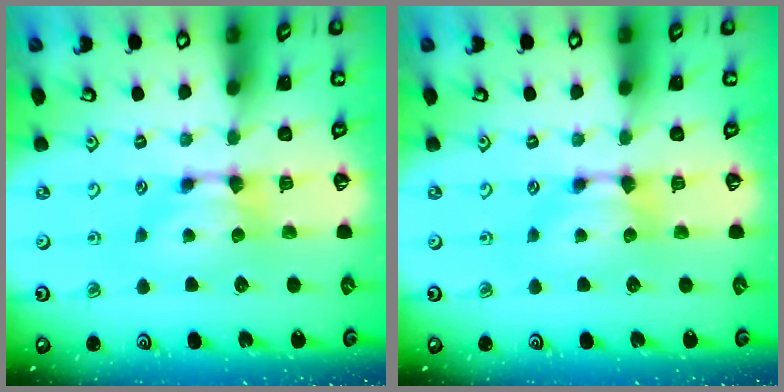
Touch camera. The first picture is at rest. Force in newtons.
{"total": 0.0}